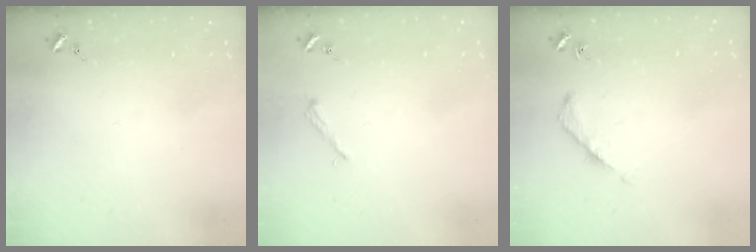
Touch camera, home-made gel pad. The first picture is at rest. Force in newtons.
{"total": 2.2, "press": 2.2, "slide": 0.3}
{"total": 5.0, "press": 4.9, "slide": 0.8}